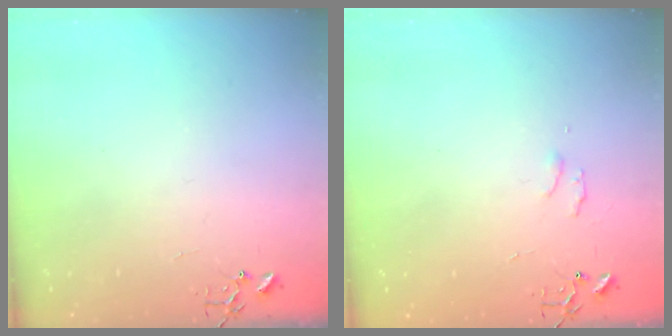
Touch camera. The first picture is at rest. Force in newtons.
{"total": 4.6, "press": 4.6, "slide": 0.5}